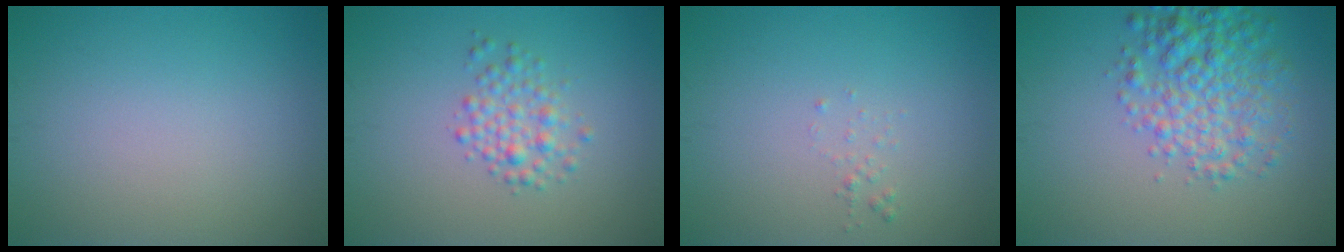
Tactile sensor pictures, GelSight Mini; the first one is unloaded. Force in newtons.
{"total": 2.4, "press": 2.4, "slide": 0.0}
{"total": 0.6, "press": 0.6, "slide": 0.1}
{"total": 5.5, "press": 5.5, "slide": 0.2}